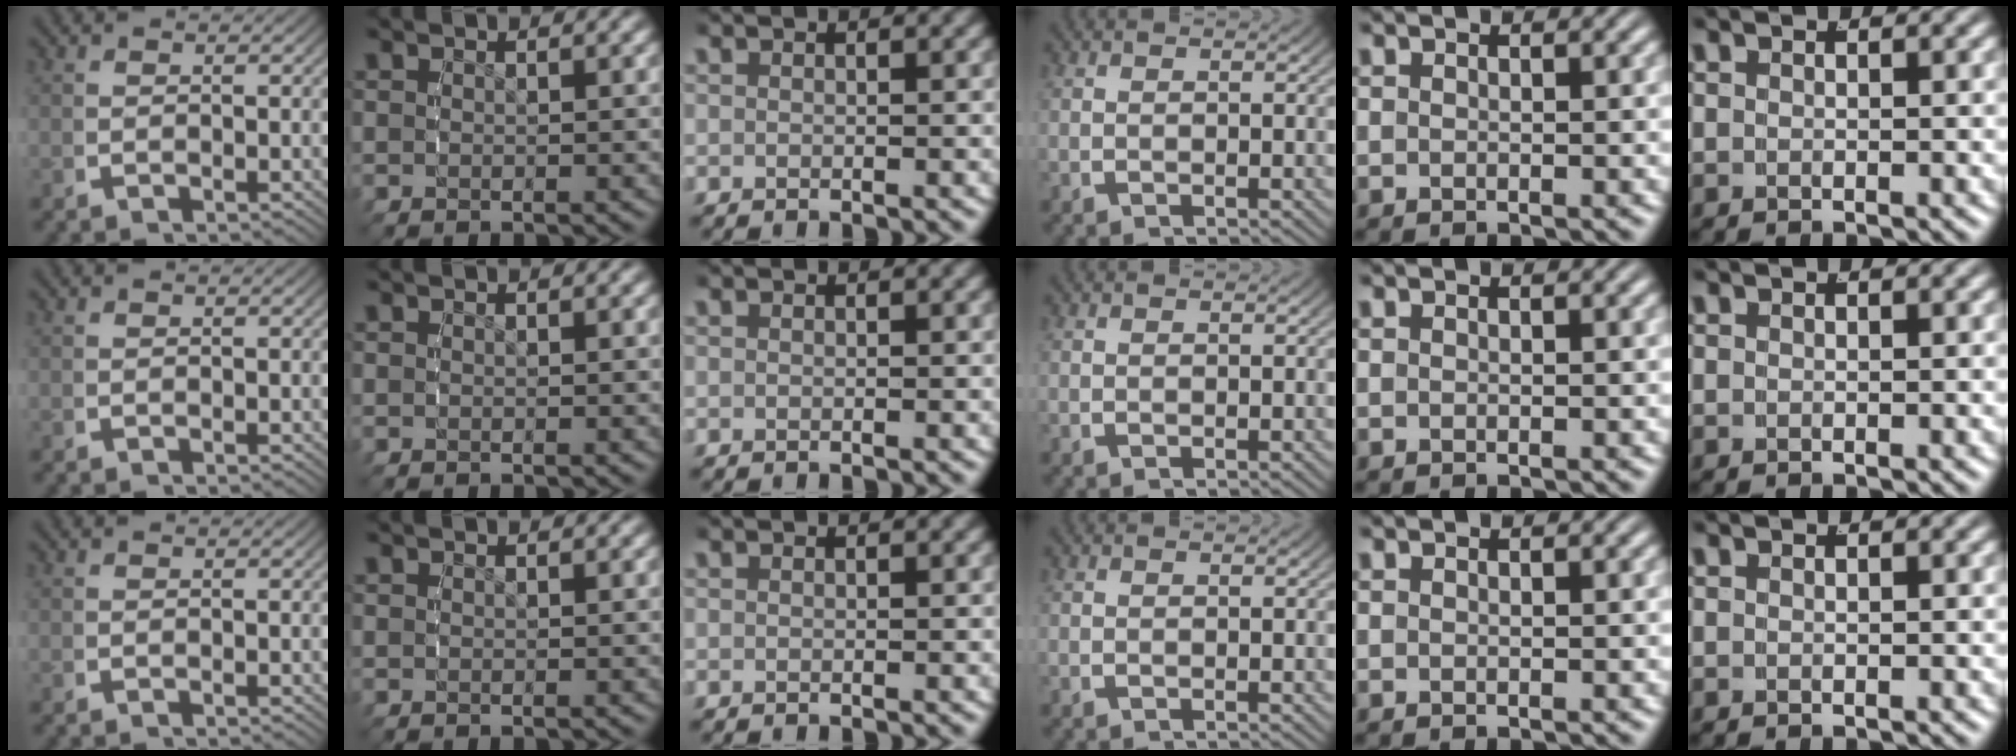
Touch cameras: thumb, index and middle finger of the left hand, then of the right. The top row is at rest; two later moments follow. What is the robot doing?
{"motion": "reach", "object": "plastic wrap"}